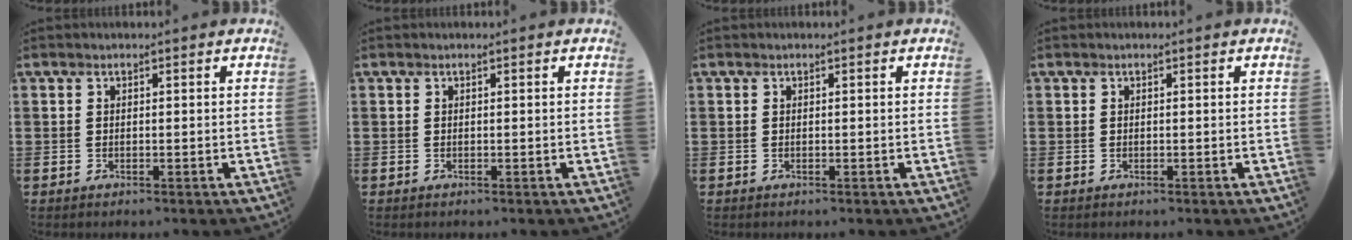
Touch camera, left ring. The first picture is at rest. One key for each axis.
{"total": 0.0}
{"total": 0.0}
{"total": 0.0}